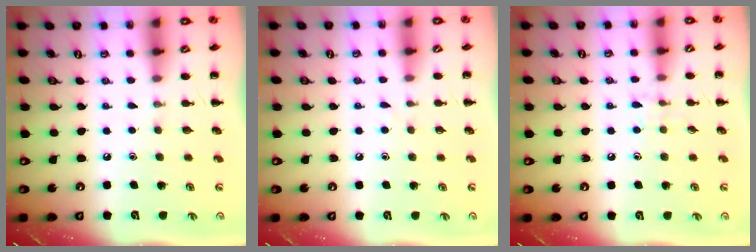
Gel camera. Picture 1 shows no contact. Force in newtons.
{"total": 2.9, "press": 2.7, "slide": 1.0}
{"total": 4.8, "press": 4.6, "slide": 1.2}